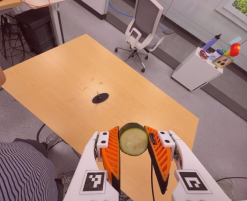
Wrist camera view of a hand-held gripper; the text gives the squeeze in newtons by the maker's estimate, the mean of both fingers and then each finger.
{"total": 9.5, "left": 8.7, "right": 10.4}